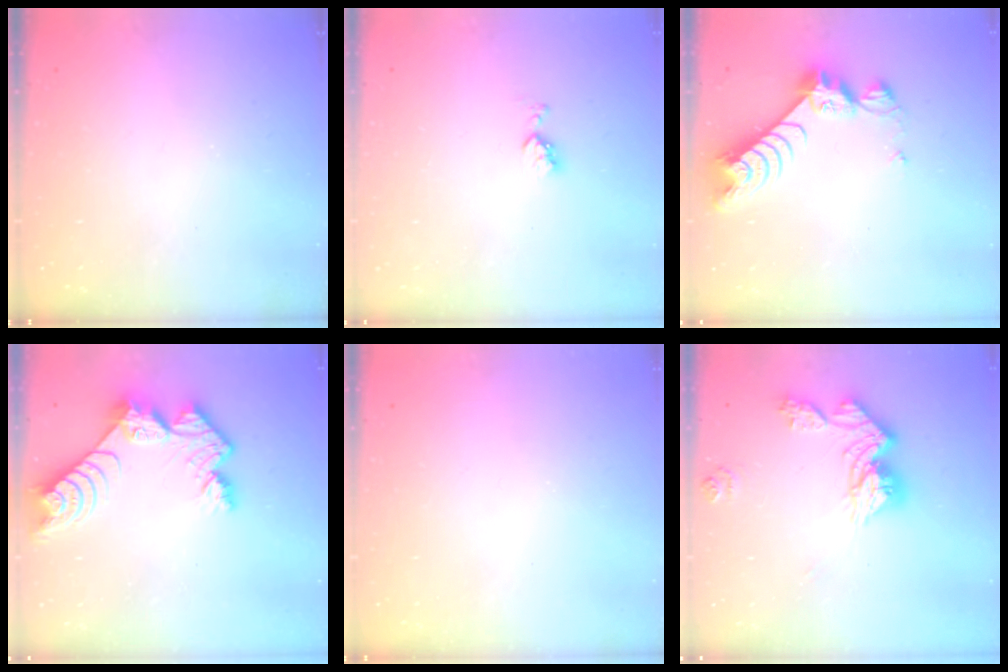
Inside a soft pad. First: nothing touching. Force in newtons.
{"total": 4.4, "press": 4.3, "slide": 0.7}
{"total": 9.0, "press": 8.9, "slide": 0.9}
{"total": 11.0, "press": 11.0, "slide": 0.9}
{"total": 0.0}
{"total": 13.4, "press": 13.3, "slide": 1.2}